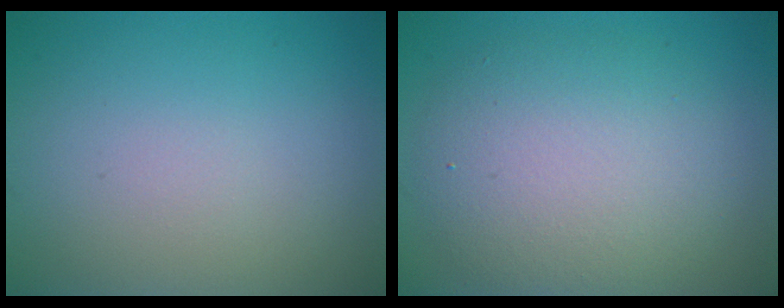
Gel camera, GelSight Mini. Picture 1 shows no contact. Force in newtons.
{"total": 6.7, "press": 6.7, "slide": 0.2}